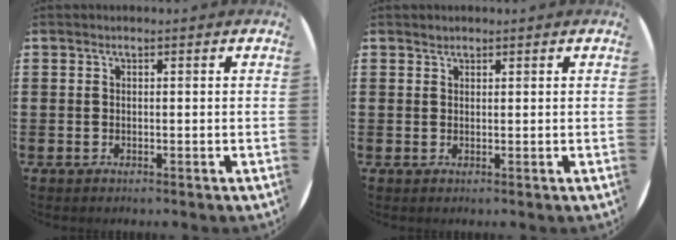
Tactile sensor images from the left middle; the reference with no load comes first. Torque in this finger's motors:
{"motor_torque": [0.08, -0.01, -0.01, -0.01]}